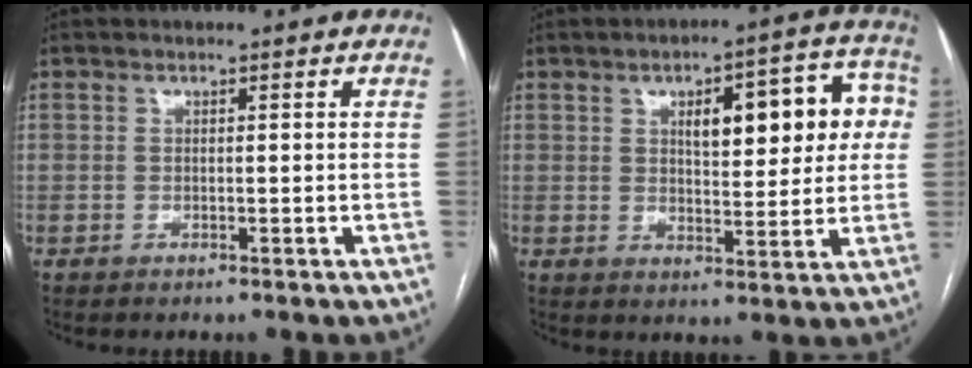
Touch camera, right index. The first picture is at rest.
{"total": 13.0, "force": [3.2, 4.7, 11.8], "torque": [-0.145, 0.037, 0.043]}